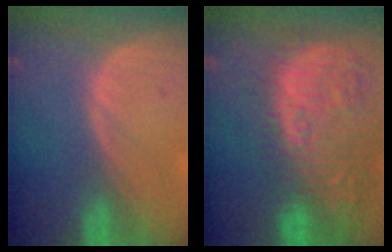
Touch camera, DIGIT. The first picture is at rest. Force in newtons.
{"total": 15.4, "press": 13.0, "slide": 8.2}